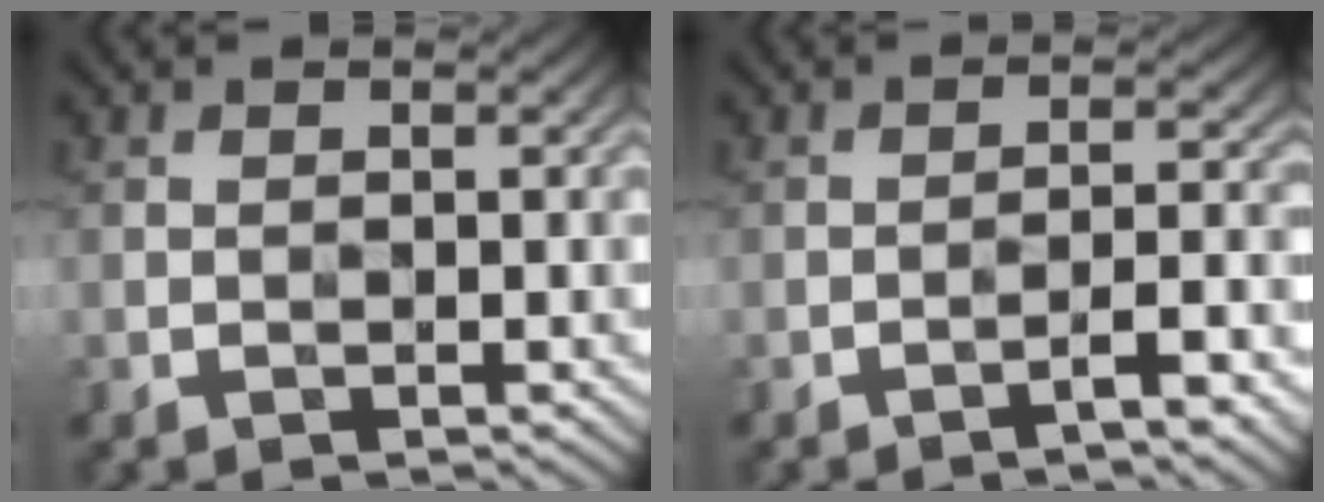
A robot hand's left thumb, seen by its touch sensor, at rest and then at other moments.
{"total": 3.7, "force": [-2.5, 0.4, 2.7], "torque": [-0.039, 0.016, -0.047]}